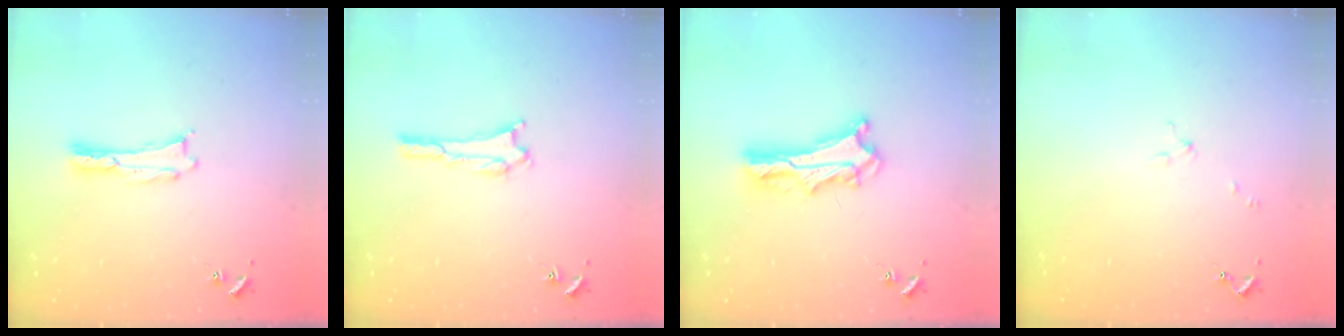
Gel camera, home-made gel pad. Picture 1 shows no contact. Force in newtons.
{"total": 1.5, "press": 1.5, "slide": 0.2}
{"total": 6.8, "press": 6.8, "slide": 0.6}
{"total": 1.7, "press": 1.7, "slide": 0.3}